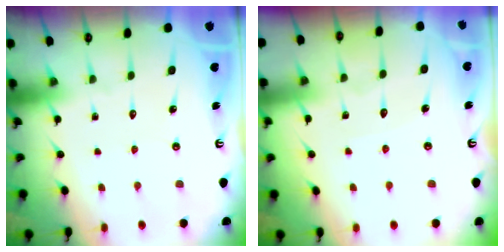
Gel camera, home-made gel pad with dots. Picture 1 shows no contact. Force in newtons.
{"total": 4.3, "press": 4.3, "slide": 0.3}